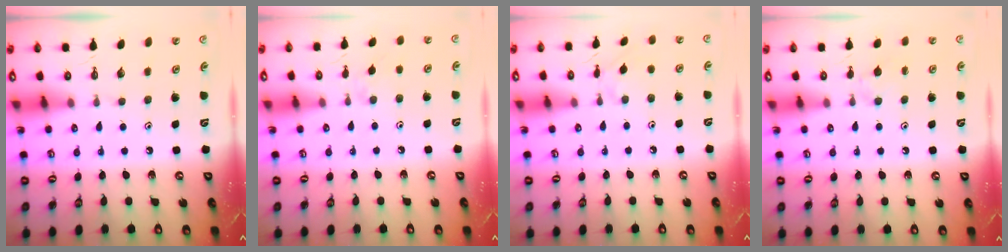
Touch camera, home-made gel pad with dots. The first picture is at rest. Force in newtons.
{"total": 4.3, "press": 4.3, "slide": 0.7}
{"total": 1.5, "press": 1.4, "slide": 0.5}
{"total": 6.4, "press": 6.3, "slide": 1.0}